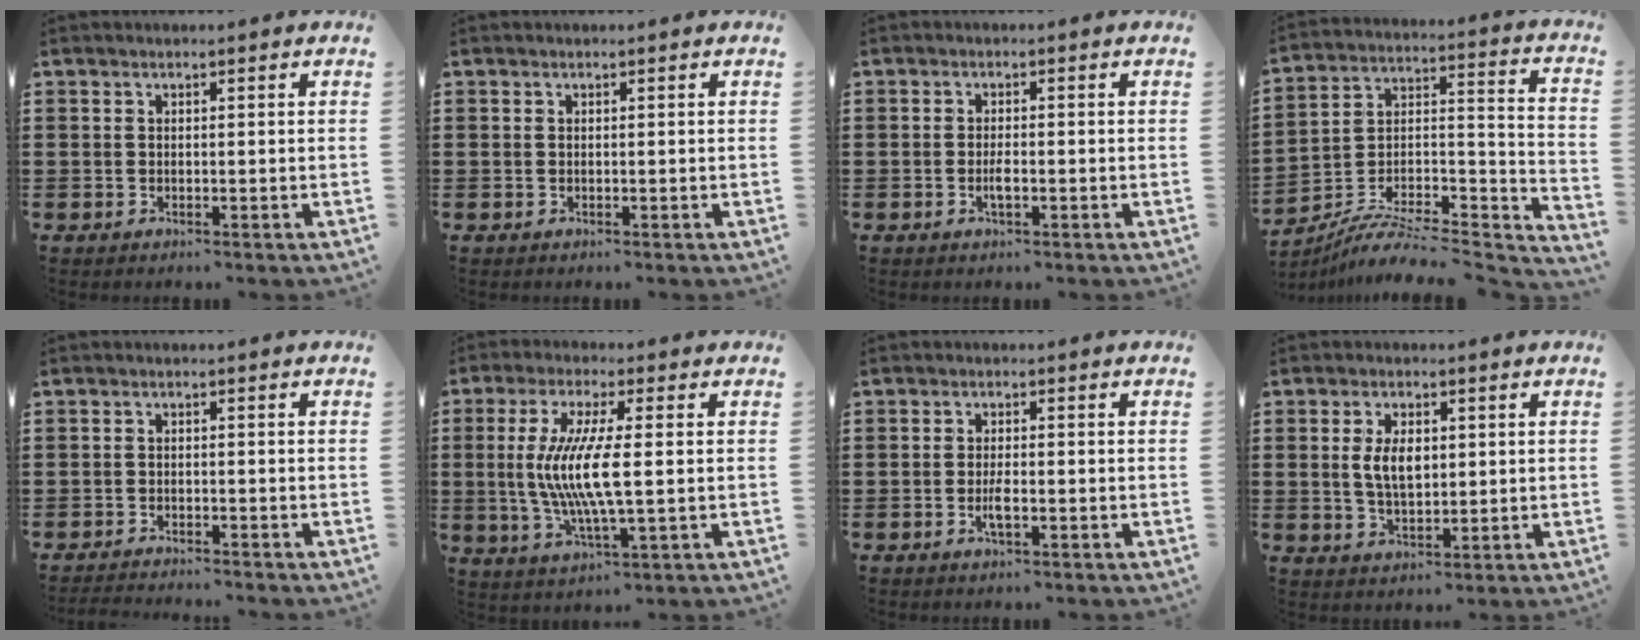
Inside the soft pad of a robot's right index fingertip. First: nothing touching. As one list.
[{"total": 0.0}, {"total": 1.8, "force": [-0.6, 0.5, 1.7], "torque": [-0.031, 0.001, -0.010]}, {"total": 7.2, "force": [-6.0, 1.8, 3.6], "torque": [-0.063, -0.001, -0.122]}, {"total": 1.8, "force": [-1.8, -0.1, -0.1], "torque": [-0.001, 0.001, -0.038]}, {"total": 9.2, "force": [0.2, 1.4, 9.1], "torque": [-0.183, -0.010, -0.002]}, {"total": 2.5, "force": [-0.8, 0.6, 2.3], "torque": [-0.047, -0.002, -0.015]}, {"total": 5.2, "force": [0.7, 2.7, 4.3], "torque": [-0.088, 0.004, 0.006]}]